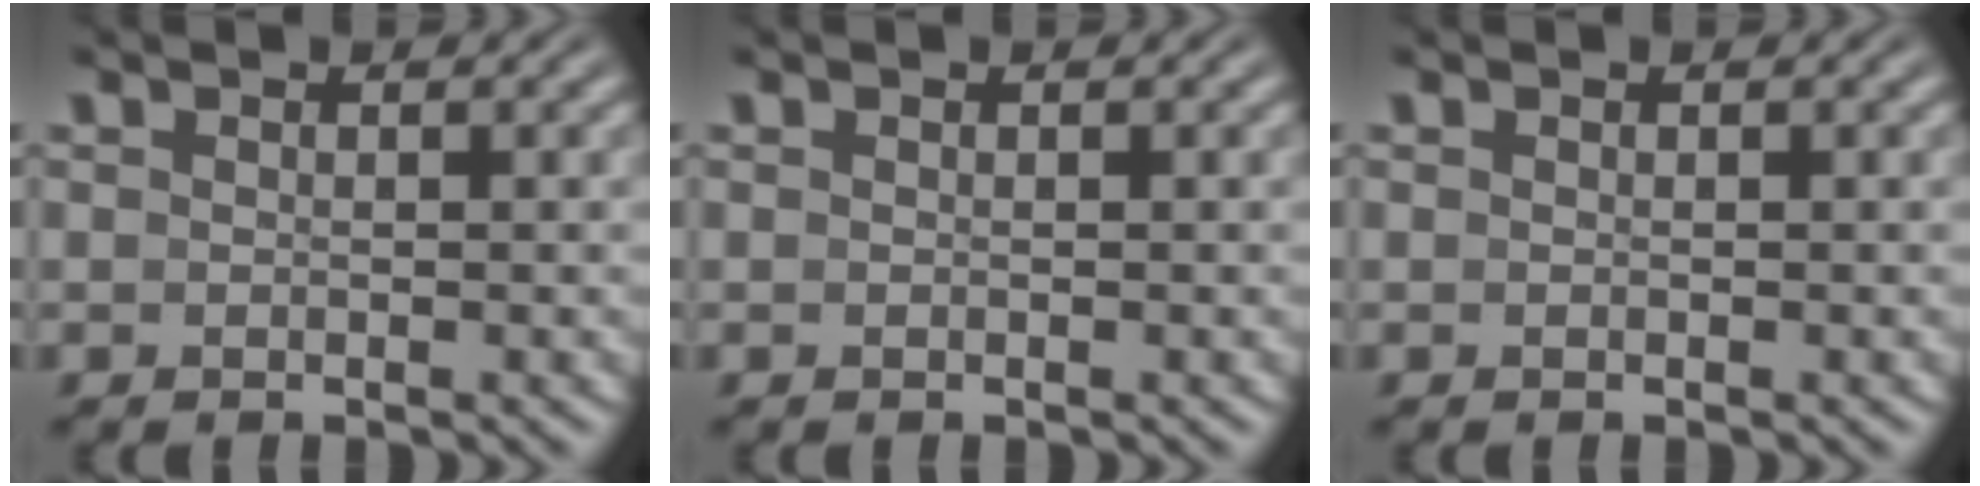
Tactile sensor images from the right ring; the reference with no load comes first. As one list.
[{"total": 0.0}, {"total": 0.0}]